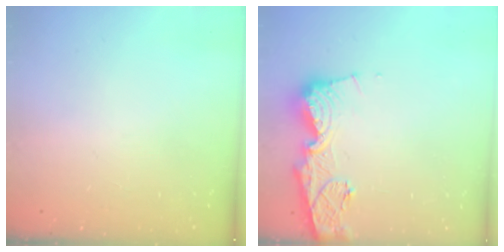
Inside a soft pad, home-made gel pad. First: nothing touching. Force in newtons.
{"total": 13.0, "press": 12.9, "slide": 1.5}